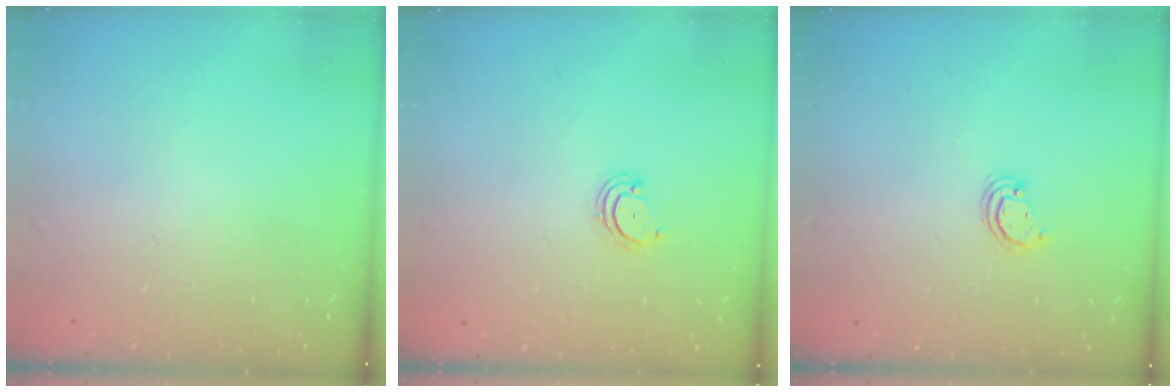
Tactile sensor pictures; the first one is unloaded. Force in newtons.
{"total": 2.9, "press": 2.9, "slide": 0.3}
{"total": 2.5, "press": 2.5, "slide": 0.2}